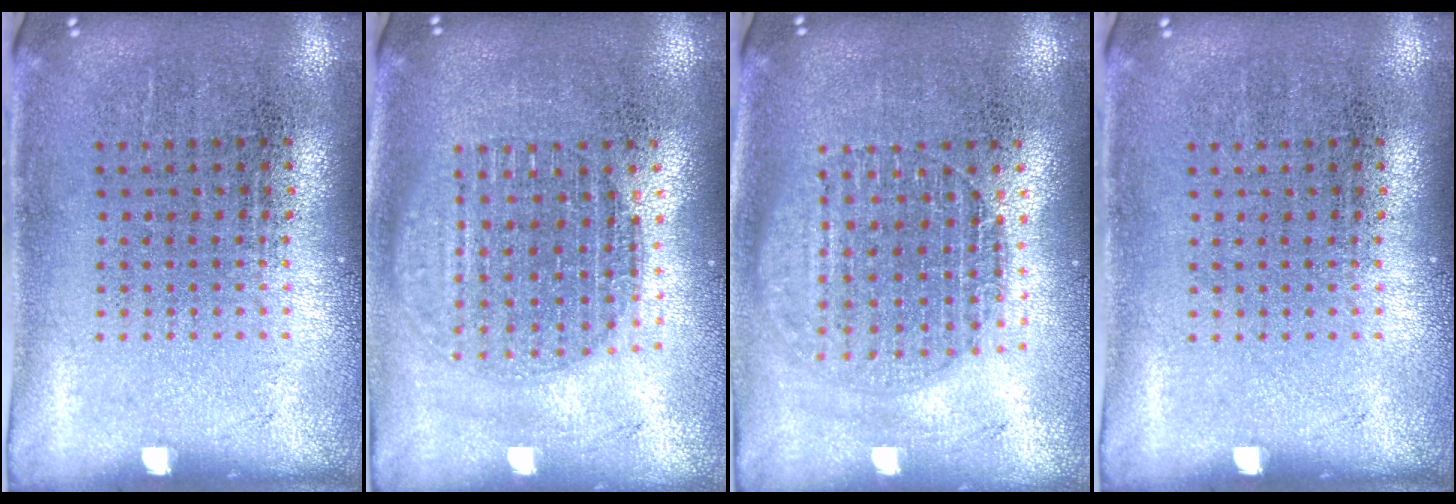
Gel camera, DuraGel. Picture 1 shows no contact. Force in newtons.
{"total": 1.7, "press": 1.5, "slide": 0.9}
{"total": 1.6, "press": 1.4, "slide": 0.7}
{"total": 0.0}